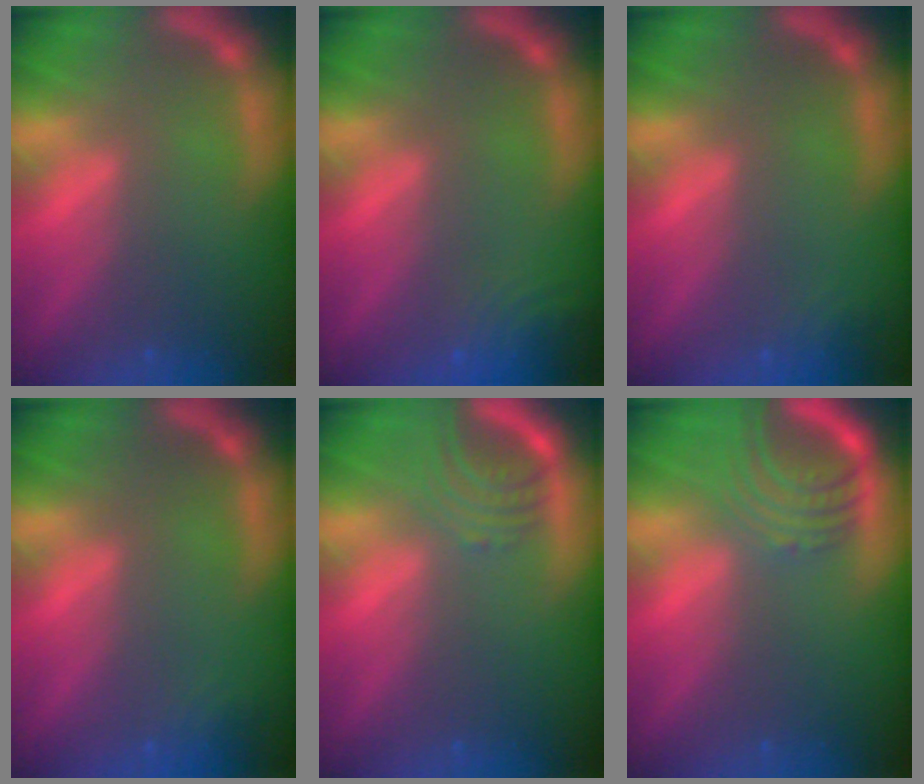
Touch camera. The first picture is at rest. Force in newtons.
{"total": 5.1}
{"total": 1.4}
{"total": 1.4}
{"total": 3.5}
{"total": 5.5}